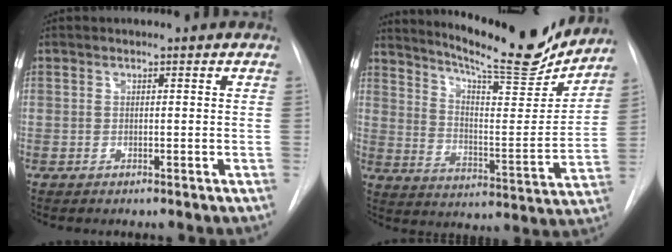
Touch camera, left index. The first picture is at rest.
{"total": 20.4, "force": [18.4, 2.3, 8.5], "torque": [-0.140, -0.042, 0.262]}